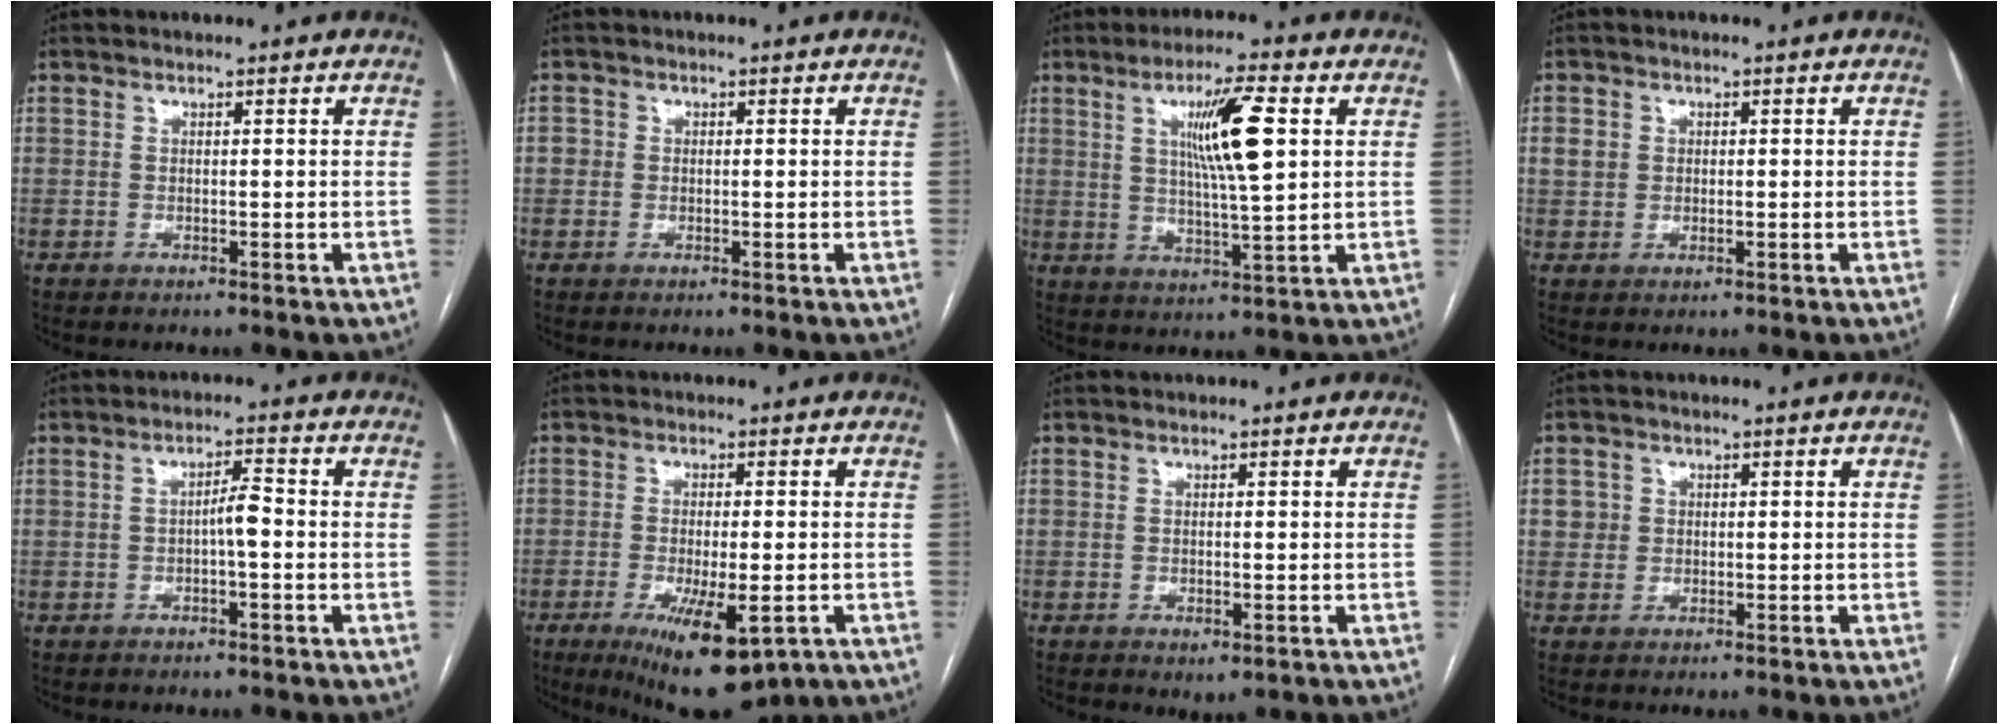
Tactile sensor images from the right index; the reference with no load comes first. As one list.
[{"total": 1.6, "force": [0.0, 1.5, 0.4], "torque": [0.000, 0.009, -0.002]}, {"total": 10.4, "force": [2.9, 0.7, 9.9], "torque": [-0.172, 0.001, 0.051]}, {"total": 2.7, "force": [0.5, 2.4, 1.0], "torque": [-0.021, 0.012, 0.012]}, {"total": 3.0, "force": [-0.6, 0.4, 2.9], "torque": [-0.046, 0.005, -0.011]}, {"total": 12.6, "force": [-6.2, 3.5, 10.4], "torque": [-0.156, -0.023, -0.085]}, {"total": 2.0, "force": [-0.7, 0.8, 1.7], "torque": [-0.029, -0.005, -0.003]}, {"total": 2.3, "force": [0.4, 2.2, 0.1], "torque": [0.008, 0.007, 0.005]}]